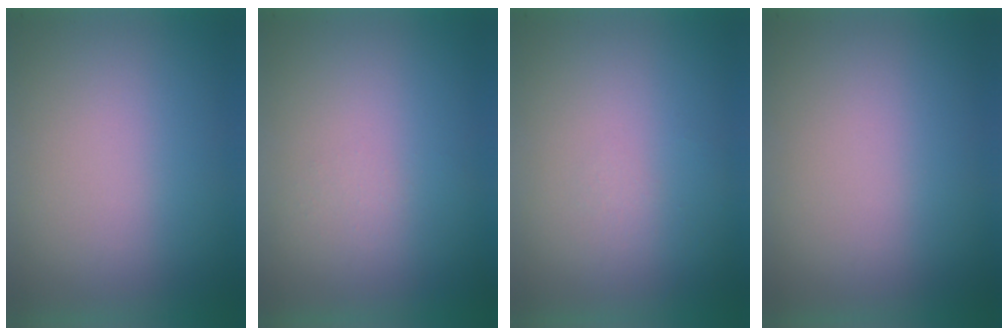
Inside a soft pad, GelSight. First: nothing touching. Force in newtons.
{"total": 1.2}
{"total": 1.0}
{"total": 0.0}